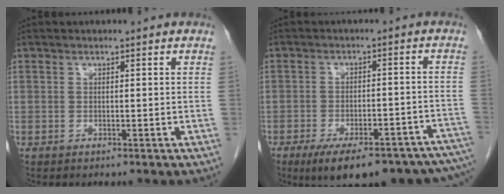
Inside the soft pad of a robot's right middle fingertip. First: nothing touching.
{"total": 21.4, "force": [-16.8, 5.7, 12.0], "torque": [-0.120, 0.006, -0.211]}